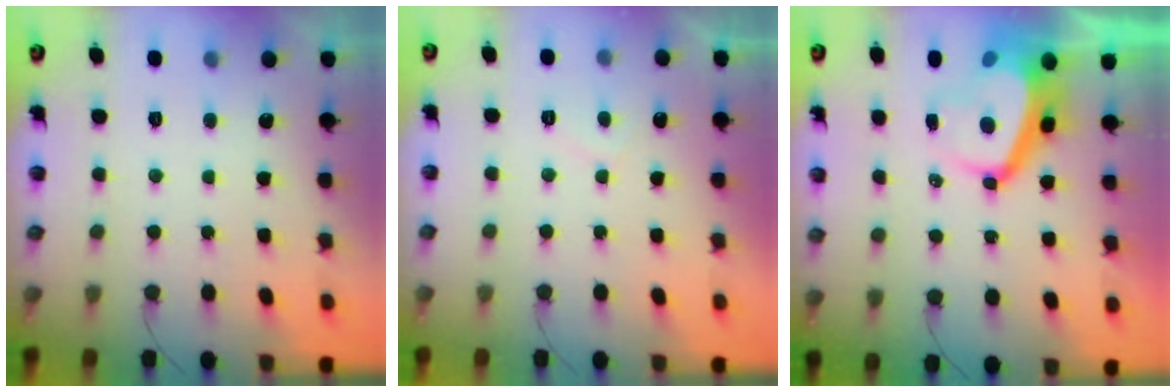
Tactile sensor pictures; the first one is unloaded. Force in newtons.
{"total": 0.7, "press": 0.5, "slide": 0.5}
{"total": 6.4, "press": 6.4, "slide": 0.6}